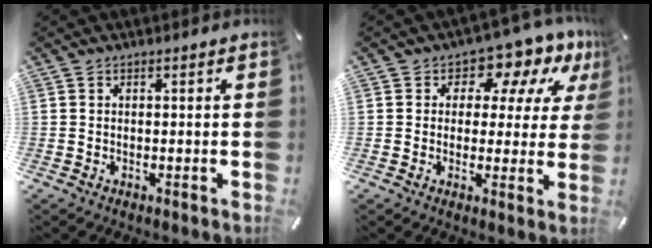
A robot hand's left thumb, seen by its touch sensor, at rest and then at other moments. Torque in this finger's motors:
{"motor_torque": [0.43, 0.19, 0.46, 0.31, 0.01]}